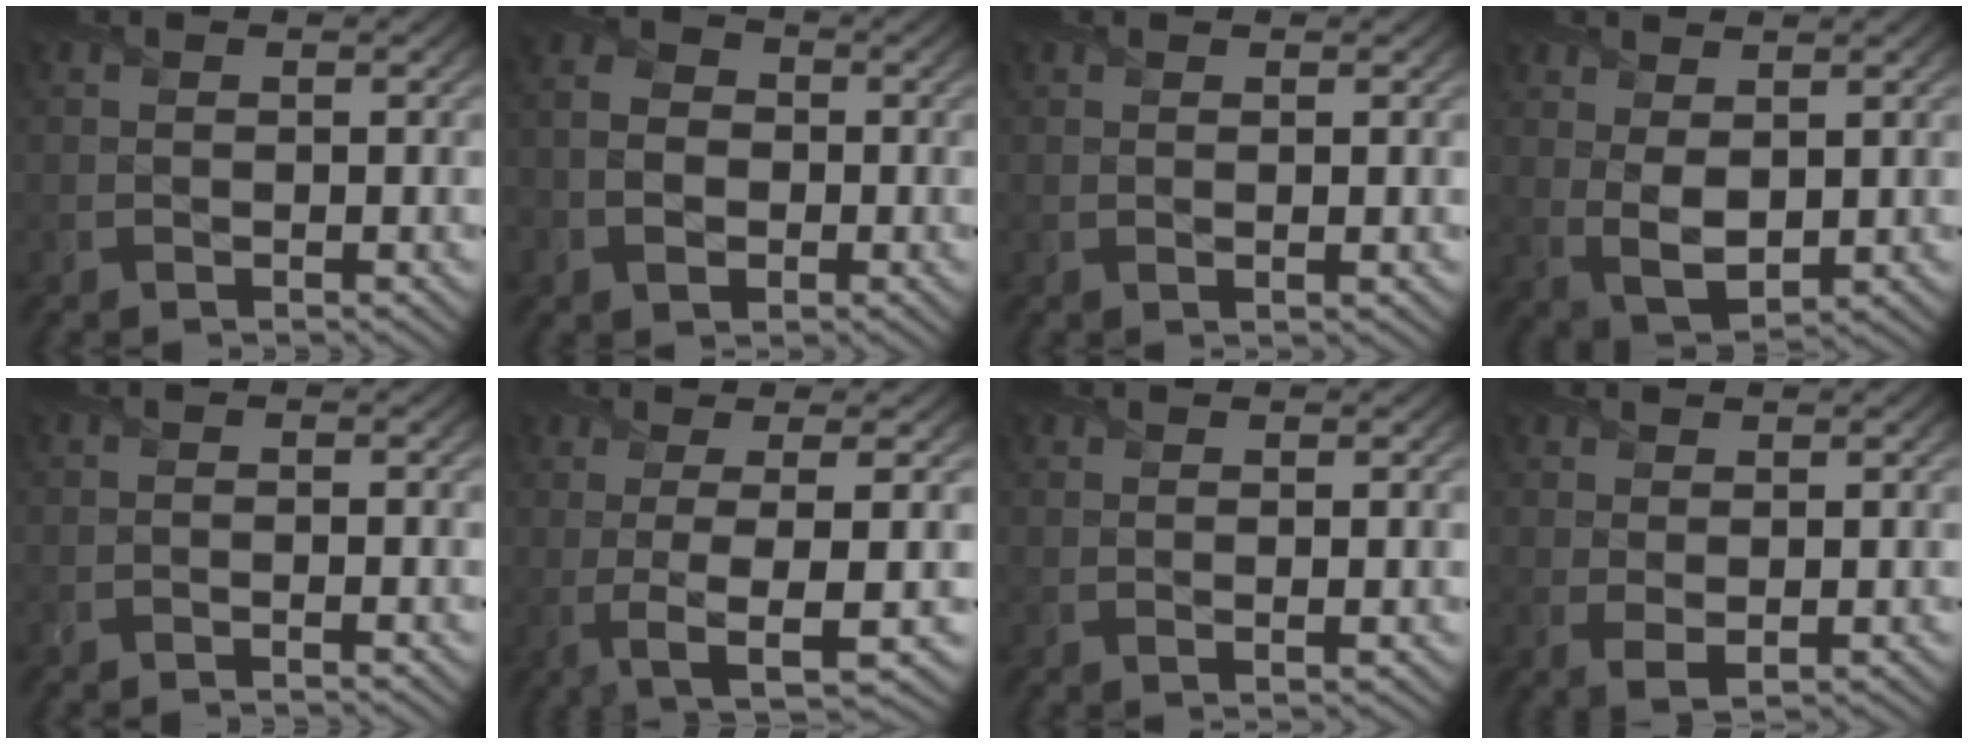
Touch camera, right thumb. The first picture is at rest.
{"total": 4.7, "force": [-1.3, 3.7, 2.5], "torque": [-0.049, -0.007, -0.033]}
{"total": 1.0, "force": [0.3, 0.1, 1.0], "torque": [-0.022, 0.004, 0.004]}
{"total": 4.5, "force": [1.3, 2.4, 3.6], "torque": [-0.088, -0.004, 0.030]}
{"total": 1.0, "force": [-0.5, 0.1, 0.8], "torque": [-0.006, 0.000, -0.018]}
{"total": 7.3, "force": [-0.4, 1.3, 7.2], "torque": [-0.119, 0.005, -0.003]}
{"total": 1.4, "force": [0.5, 0.2, 1.3], "torque": [-0.028, 0.006, 0.007]}
{"total": 1.9, "force": [0.8, 0.7, 1.6], "torque": [-0.038, -0.005, 0.019]}